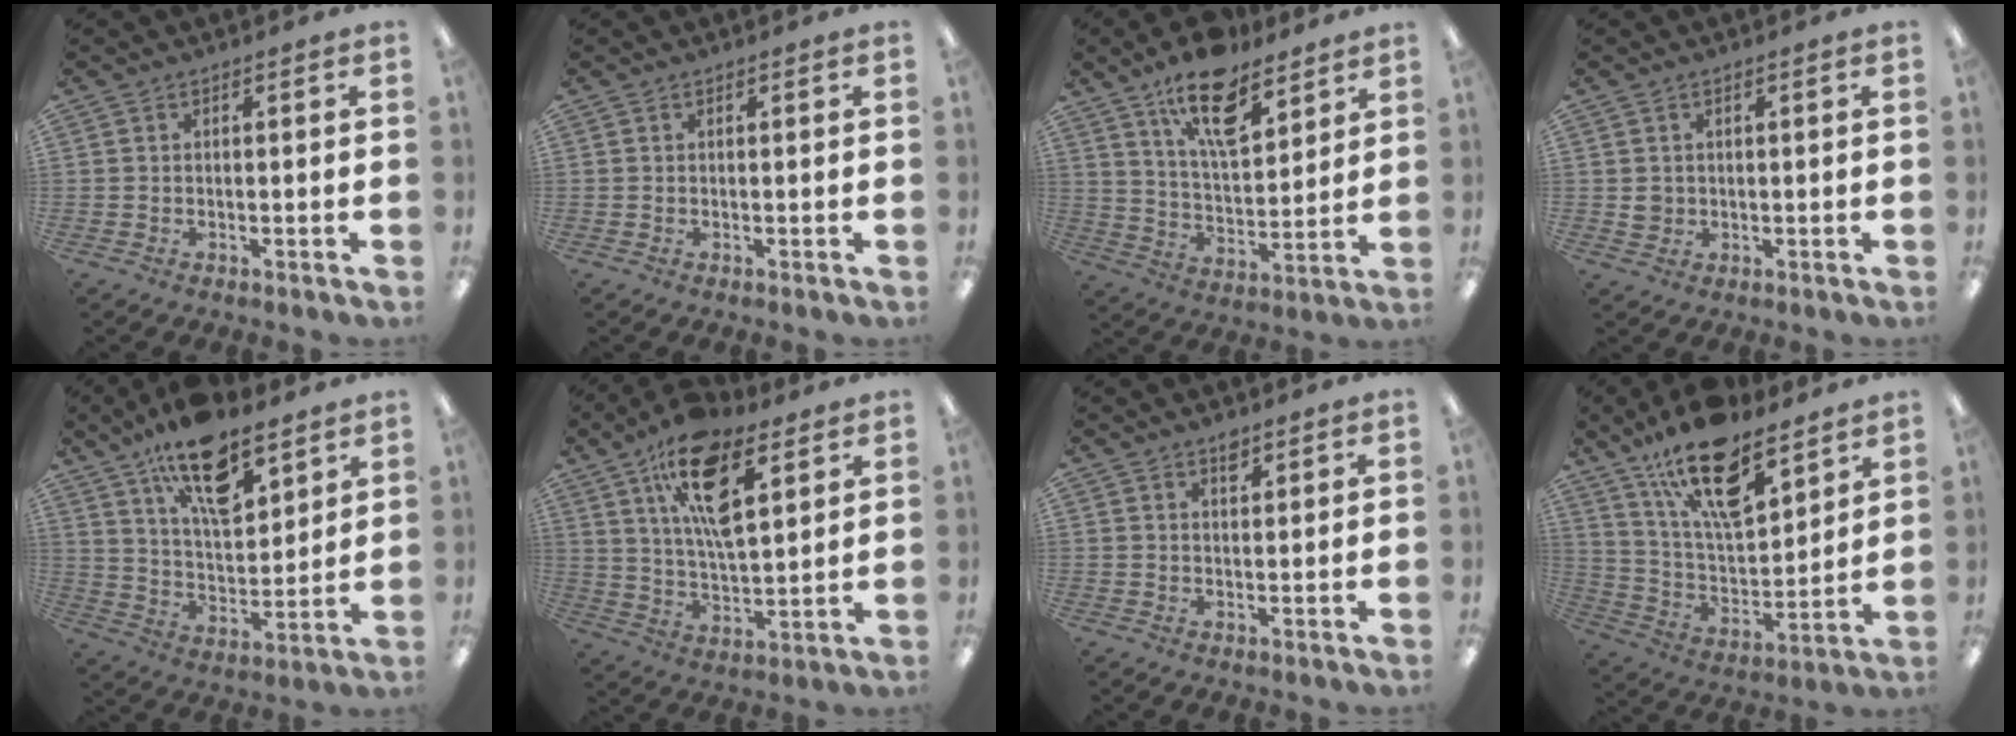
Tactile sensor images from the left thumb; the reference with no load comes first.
{"total": 0.0}
{"total": 15.7, "force": [10.6, 6.7, 9.3], "torque": [-0.150, -0.049, 0.182]}
{"total": 2.2, "force": [0.6, 2.0, 0.6], "torque": [-0.006, 0.000, 0.009]}
{"total": 17.6, "force": [11.7, 7.5, 10.8], "torque": [-0.178, -0.054, 0.200]}
{"total": 18.2, "force": [9.8, 8.2, 13.0], "torque": [-0.223, -0.025, 0.167]}
{"total": 2.4, "force": [1.8, 1.1, 1.2], "torque": [-0.010, -0.007, 0.029]}
{"total": 20.2, "force": [13.7, 8.1, 12.5], "torque": [-0.213, -0.074, 0.237]}